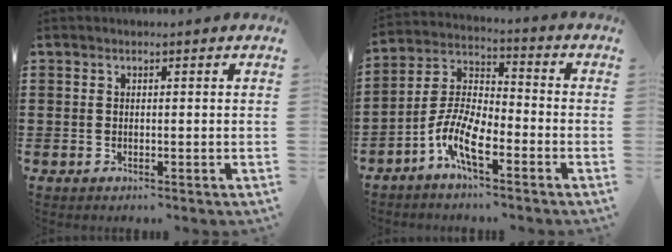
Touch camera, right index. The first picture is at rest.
{"total": 8.4, "force": [-5.0, 2.7, 6.1], "torque": [-0.152, -0.009, -0.103]}